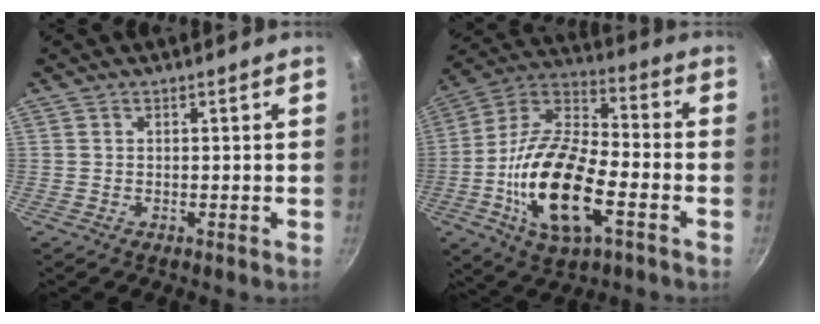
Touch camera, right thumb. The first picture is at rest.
{"total": 21.3, "force": [-6.2, 9.6, 18.0], "torque": [-0.339, 0.028, -0.131]}